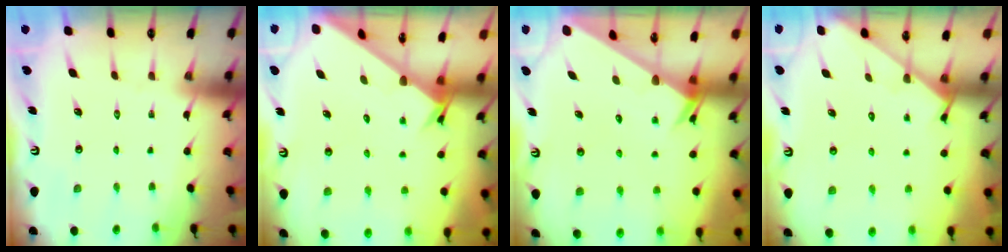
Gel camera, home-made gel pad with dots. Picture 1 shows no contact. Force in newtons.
{"total": 2.4, "press": 2.4, "slide": 0.2}
{"total": 2.3, "press": 2.3, "slide": 0.1}
{"total": 1.2, "press": 1.2, "slide": 0.1}